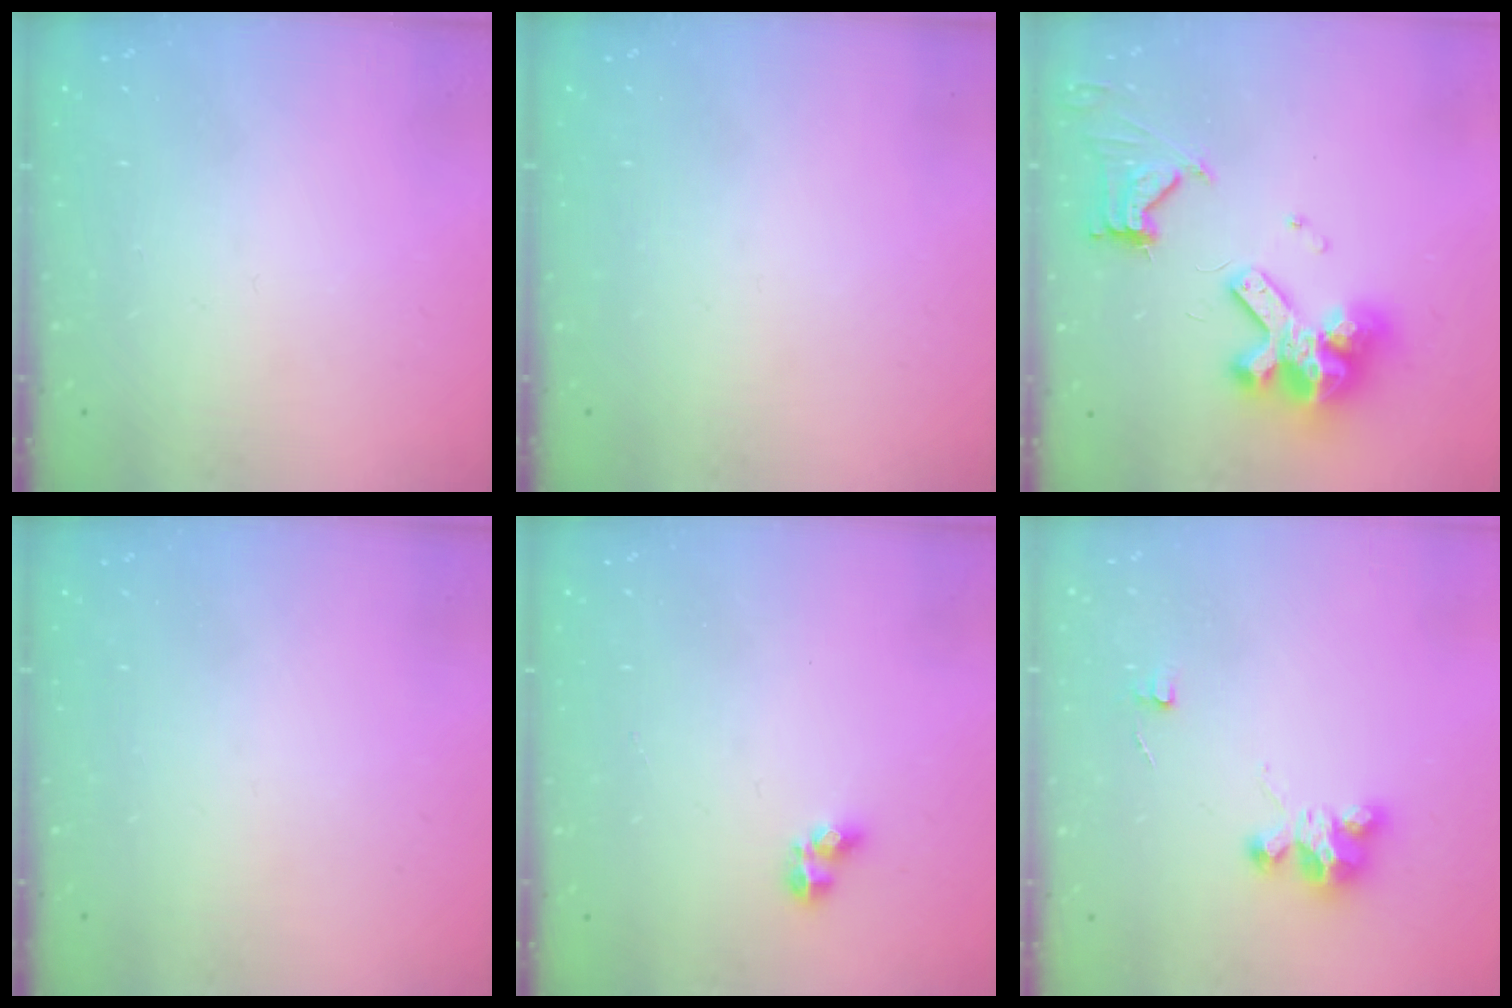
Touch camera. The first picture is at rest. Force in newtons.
{"total": 0.0}
{"total": 15.0, "press": 14.9, "slide": 1.9}
{"total": 0.0}
{"total": 3.4, "press": 3.2, "slide": 1.2}
{"total": 4.9, "press": 4.8, "slide": 0.2}